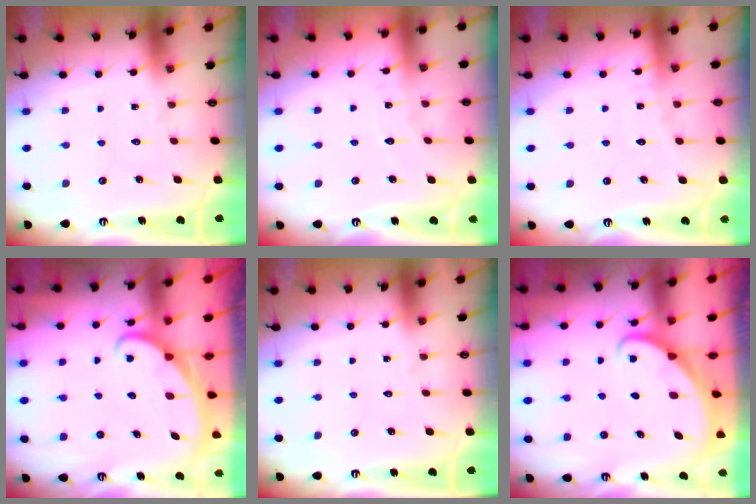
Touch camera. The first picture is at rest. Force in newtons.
{"total": 3.4, "press": 3.4, "slide": 0.2}
{"total": 4.4, "press": 4.4, "slide": 0.5}
{"total": 2.4, "press": 2.3, "slide": 0.3}
{"total": 0.0}
{"total": 2.0, "press": 2.0, "slide": 0.2}